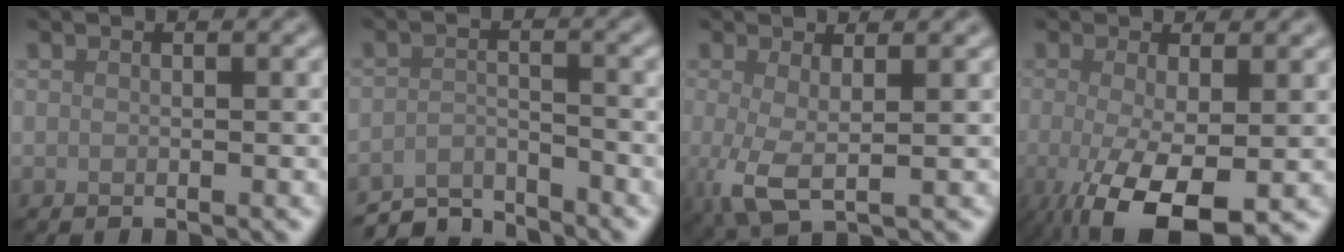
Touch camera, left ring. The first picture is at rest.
{"total": 3.9, "force": [-3.7, 0.8, 0.9], "torque": [-0.015, -0.002, -0.076]}
{"total": 3.6, "force": [-0.1, 1.1, 3.4], "torque": [-0.069, -0.007, -0.003]}
{"total": 7.5, "force": [-2.7, 2.4, 6.5], "torque": [-0.131, -0.020, -0.041]}